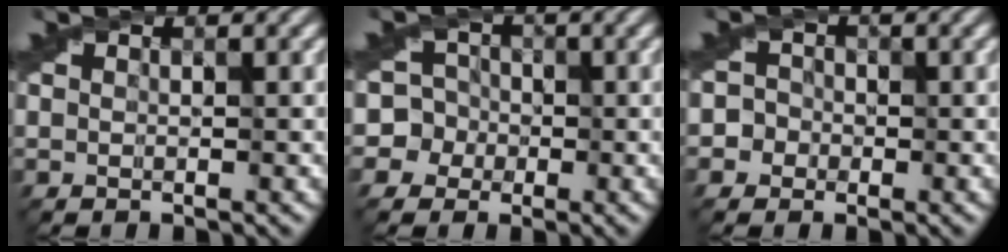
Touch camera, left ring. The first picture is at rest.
{"total": 6.7, "force": [-0.4, 6.2, 2.5], "torque": [-0.019, 0.031, -0.060]}
{"total": 3.7, "force": [-0.2, 3.5, 1.3], "torque": [0.003, 0.021, -0.039]}